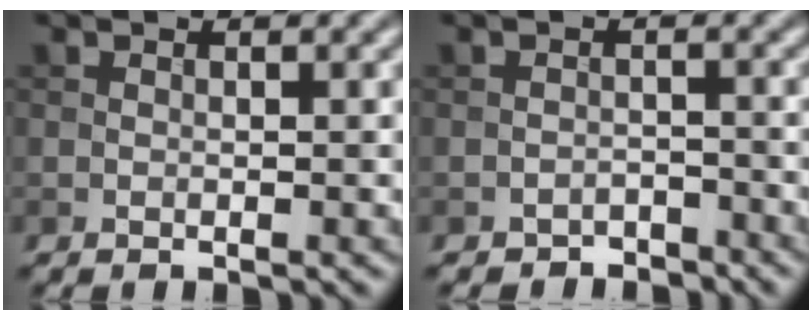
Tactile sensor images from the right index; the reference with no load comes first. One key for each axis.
{"total": 1.8, "fx": -1.7, "fy": 0.6, "fz": 0.1, "tx": 0.005, "ty": 0.007, "tz": -0.028}